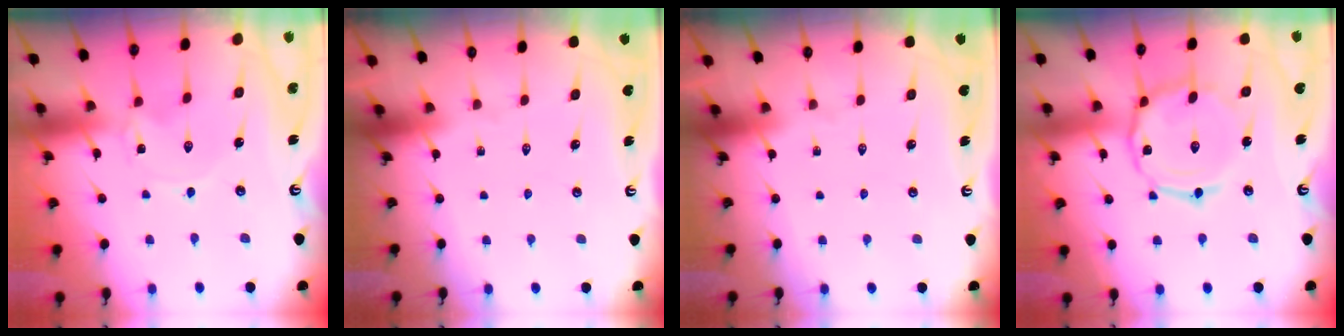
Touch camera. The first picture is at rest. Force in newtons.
{"total": 0.0}
{"total": 0.0}
{"total": 10.5, "press": 10.5, "slide": 0.6}